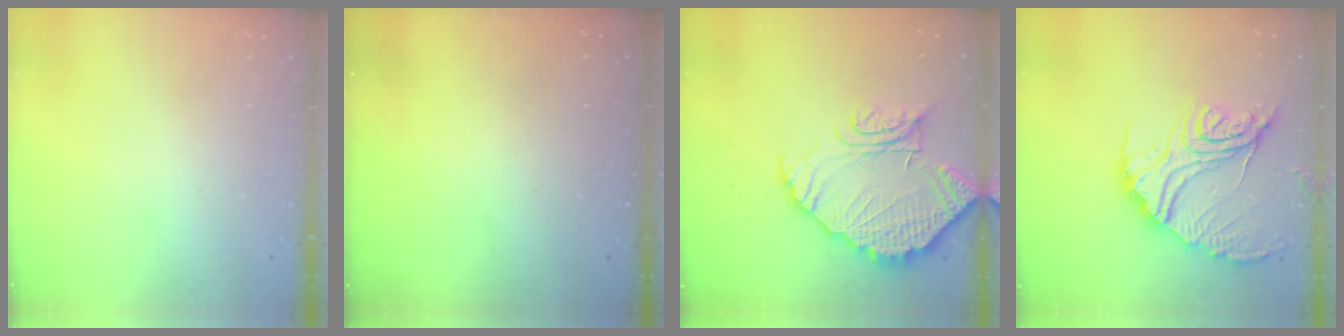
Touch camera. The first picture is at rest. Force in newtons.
{"total": 3.3, "press": 3.3, "slide": 0.1}
{"total": 14.6, "press": 14.6, "slide": 1.2}
{"total": 20.8, "press": 20.7, "slide": 1.8}